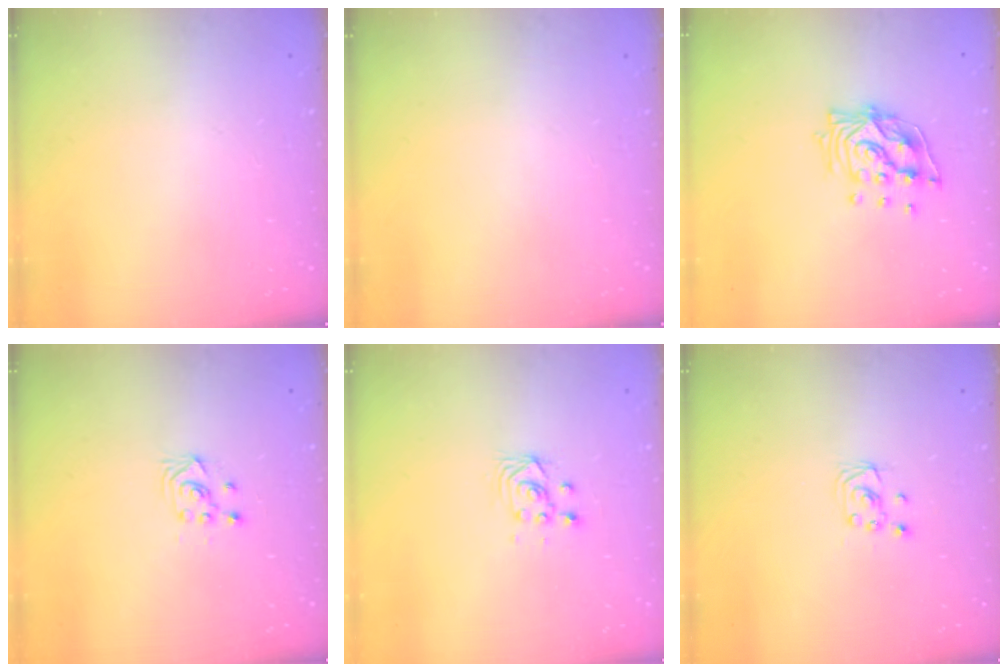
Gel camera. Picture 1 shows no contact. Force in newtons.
{"total": 0.0}
{"total": 11.7, "press": 11.6, "slide": 1.4}
{"total": 2.6, "press": 2.6, "slide": 0.3}
{"total": 3.3, "press": 3.1, "slide": 1.1}
{"total": 2.3, "press": 2.2, "slide": 0.3}